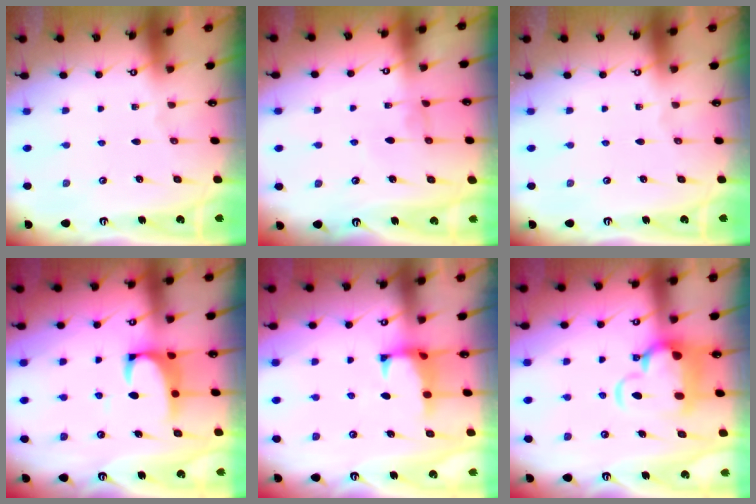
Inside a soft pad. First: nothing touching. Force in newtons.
{"total": 0.0}
{"total": 0.0}
{"total": 2.3, "press": 2.1, "slide": 0.9}
{"total": 1.5, "press": 1.3, "slide": 0.7}
{"total": 5.4, "press": 5.2, "slide": 1.4}